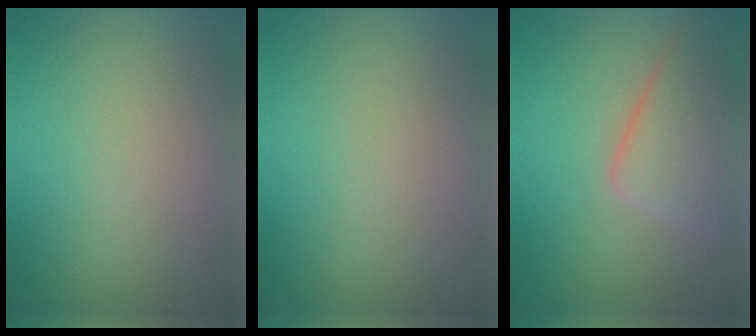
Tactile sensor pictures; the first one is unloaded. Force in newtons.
{"total": 0.0}
{"total": 5.4, "press": 5.4, "slide": 0.4}